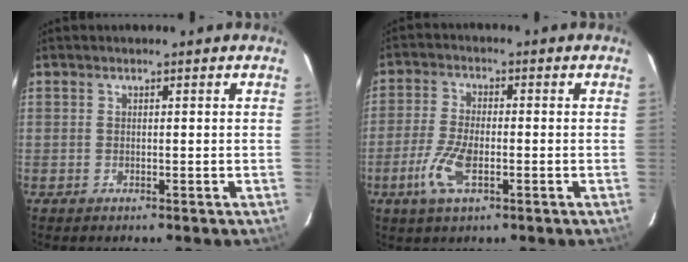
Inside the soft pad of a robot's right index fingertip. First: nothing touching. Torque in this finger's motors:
{"motor_torque": [0.17, 0.03, 0.12, 0.03]}